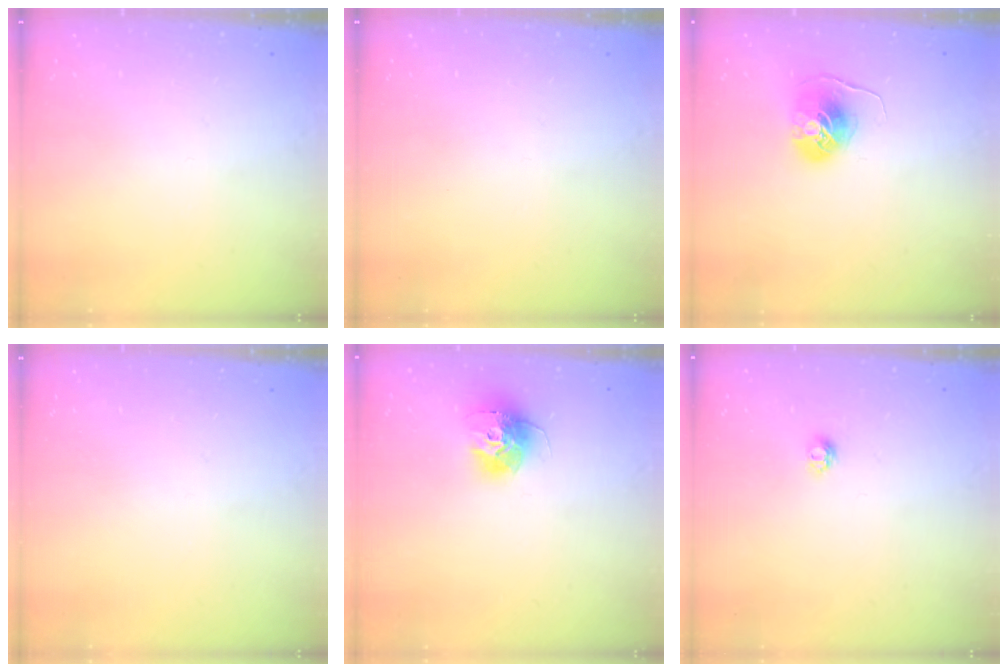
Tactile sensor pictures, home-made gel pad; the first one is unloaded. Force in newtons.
{"total": 0.0}
{"total": 7.5, "press": 7.5, "slide": 0.1}
{"total": 0.0}
{"total": 12.6, "press": 12.6, "slide": 1.1}
{"total": 4.2, "press": 4.1, "slide": 0.4}